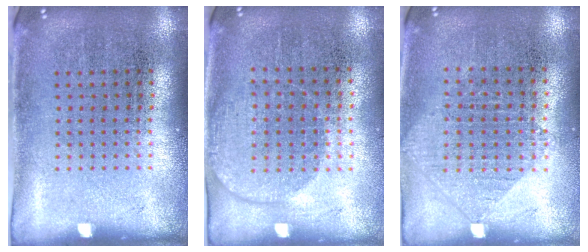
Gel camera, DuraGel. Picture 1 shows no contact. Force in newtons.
{"total": 1.4, "press": 1.2, "slide": 0.6}
{"total": 0.9, "press": 0.9, "slide": 0.3}